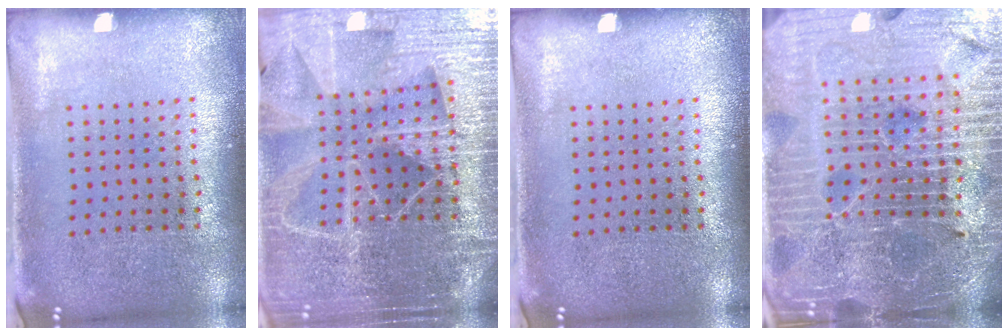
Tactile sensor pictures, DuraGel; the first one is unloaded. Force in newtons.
{"total": 5.5, "press": 4.9, "slide": 2.5}
{"total": 0.0}
{"total": 6.2, "press": 5.6, "slide": 2.7}